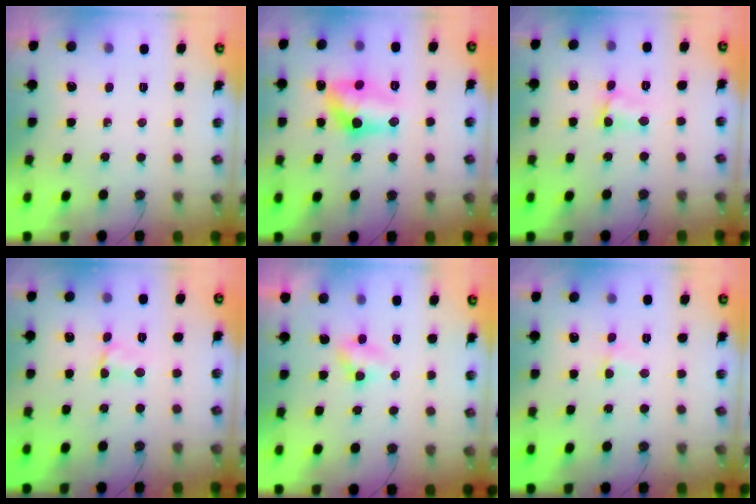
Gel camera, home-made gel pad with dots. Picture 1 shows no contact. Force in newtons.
{"total": 11.9, "press": 11.9, "slide": 0.6}
{"total": 2.6, "press": 2.3, "slide": 1.1}
{"total": 2.2, "press": 2.2, "slide": 0.4}
{"total": 3.2, "press": 3.1, "slide": 0.4}
{"total": 2.8, "press": 1.1, "slide": 2.5}